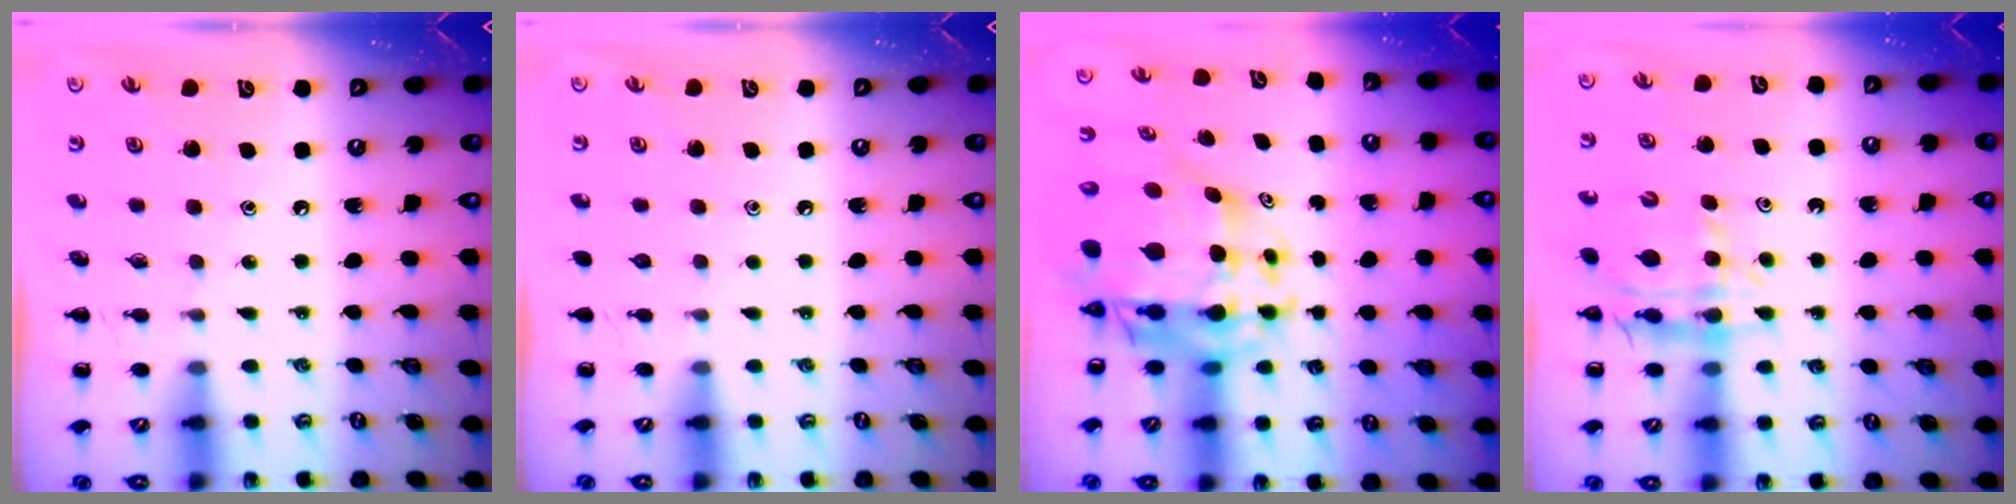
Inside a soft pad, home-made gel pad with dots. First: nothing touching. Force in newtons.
{"total": 0.0}
{"total": 13.1, "press": 12.4, "slide": 4.1}
{"total": 10.7, "press": 10.0, "slide": 3.9}